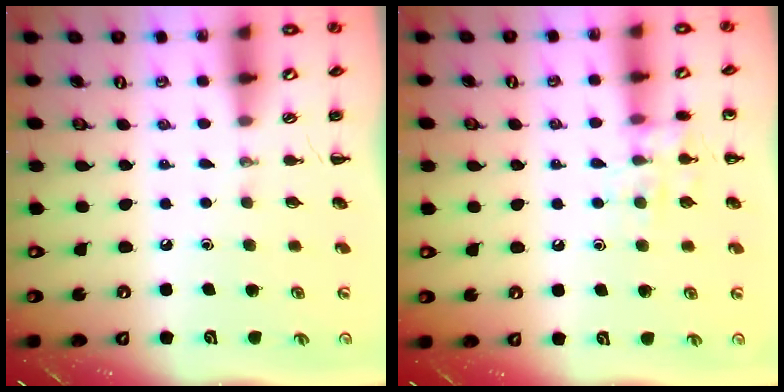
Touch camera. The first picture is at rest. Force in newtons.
{"total": 8.6, "press": 8.5, "slide": 0.8}